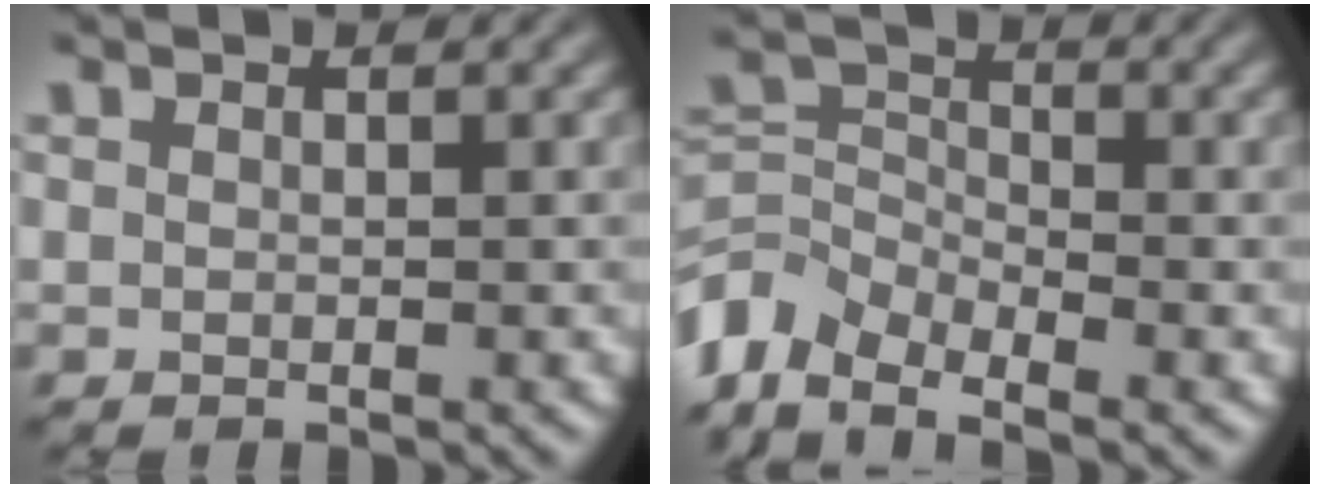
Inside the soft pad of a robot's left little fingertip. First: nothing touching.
{"total": 6.3, "force": [-4.8, 3.0, 2.7], "torque": [-0.056, 0.002, -0.117]}